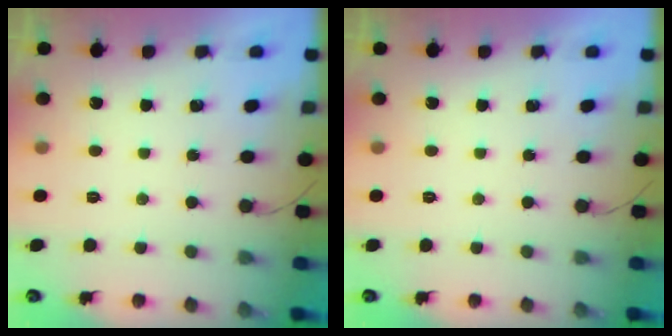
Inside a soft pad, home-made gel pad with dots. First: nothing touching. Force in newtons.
{"total": 0.0}